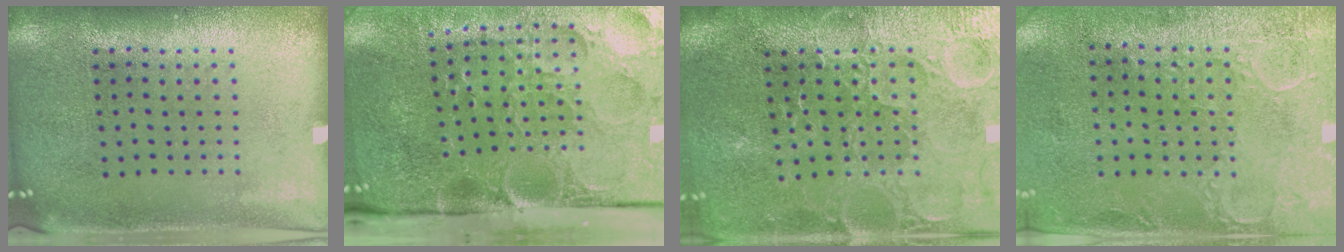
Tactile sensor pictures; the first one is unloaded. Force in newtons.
{"total": 5.4, "press": 4.1, "slide": 3.4}
{"total": 3.6, "press": 3.5, "slide": 0.8}
{"total": 2.9, "press": 2.3, "slide": 1.7}